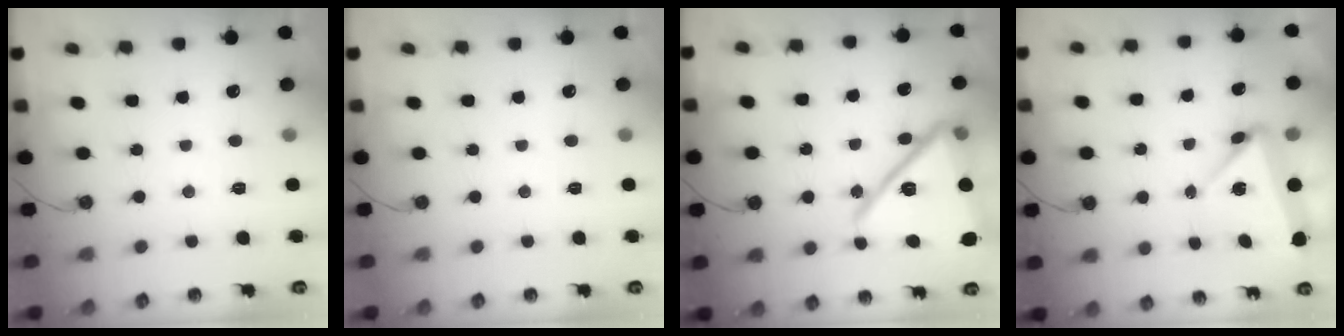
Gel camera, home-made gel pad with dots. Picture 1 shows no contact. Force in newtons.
{"total": 0.0}
{"total": 24.2, "press": 23.7, "slide": 4.9}
{"total": 5.5, "press": 5.5, "slide": 0.4}